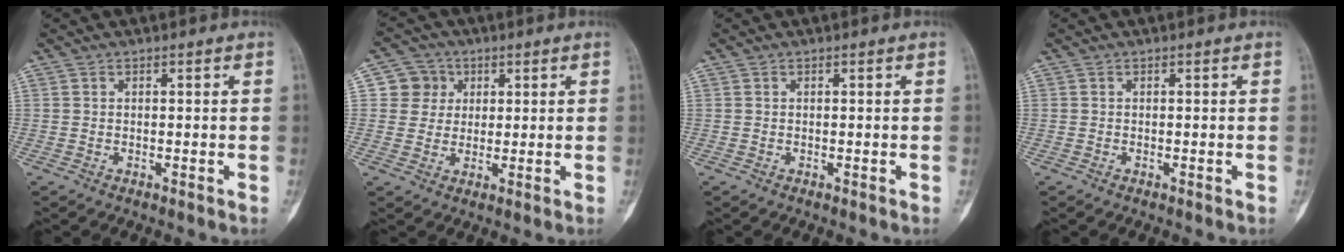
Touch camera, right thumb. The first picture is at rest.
{"total": 5.7, "force": [1.5, 5.4, 0.8], "torque": [0.018, 0.003, 0.021]}
{"total": 0.0}
{"total": 0.0}